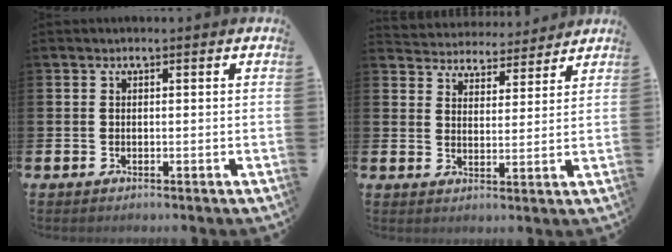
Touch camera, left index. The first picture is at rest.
{"total": 4.5, "force": [4.4, 1.0, -0.4], "torque": [-0.007, -0.036, 0.075]}